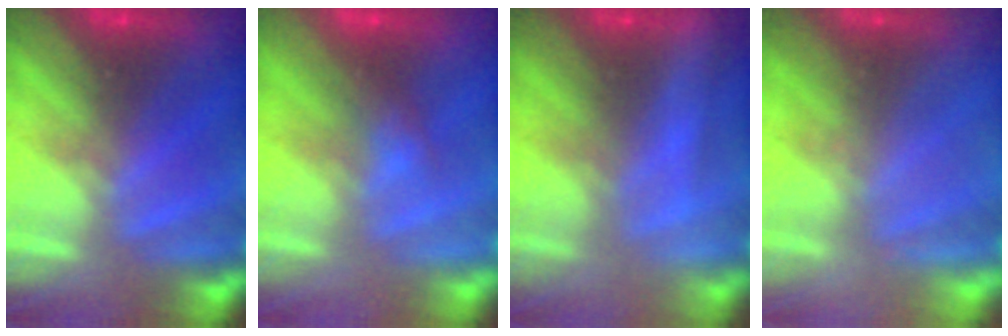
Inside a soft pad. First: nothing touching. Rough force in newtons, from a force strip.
{"total": 2.9}
{"total": 2.3}
{"total": 2.1}